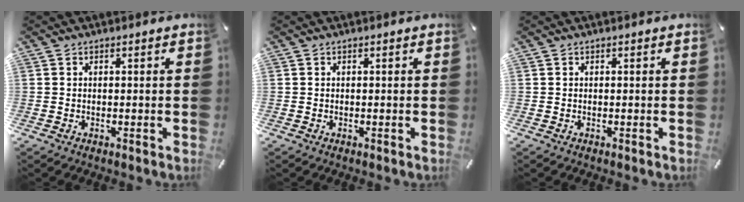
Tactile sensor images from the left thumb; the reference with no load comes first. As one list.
[{"total": 0.0}, {"total": 0.0}]